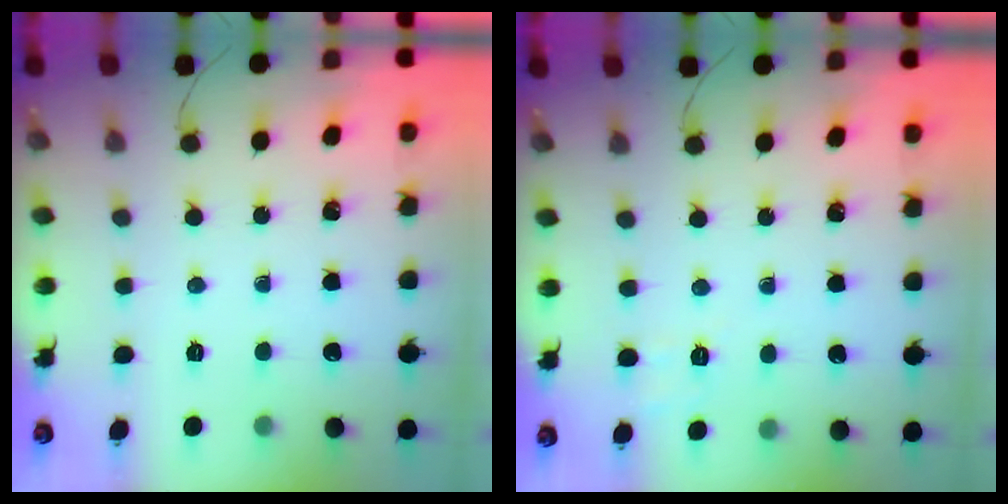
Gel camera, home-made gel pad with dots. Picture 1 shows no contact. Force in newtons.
{"total": 2.4, "press": 1.7, "slide": 1.7}